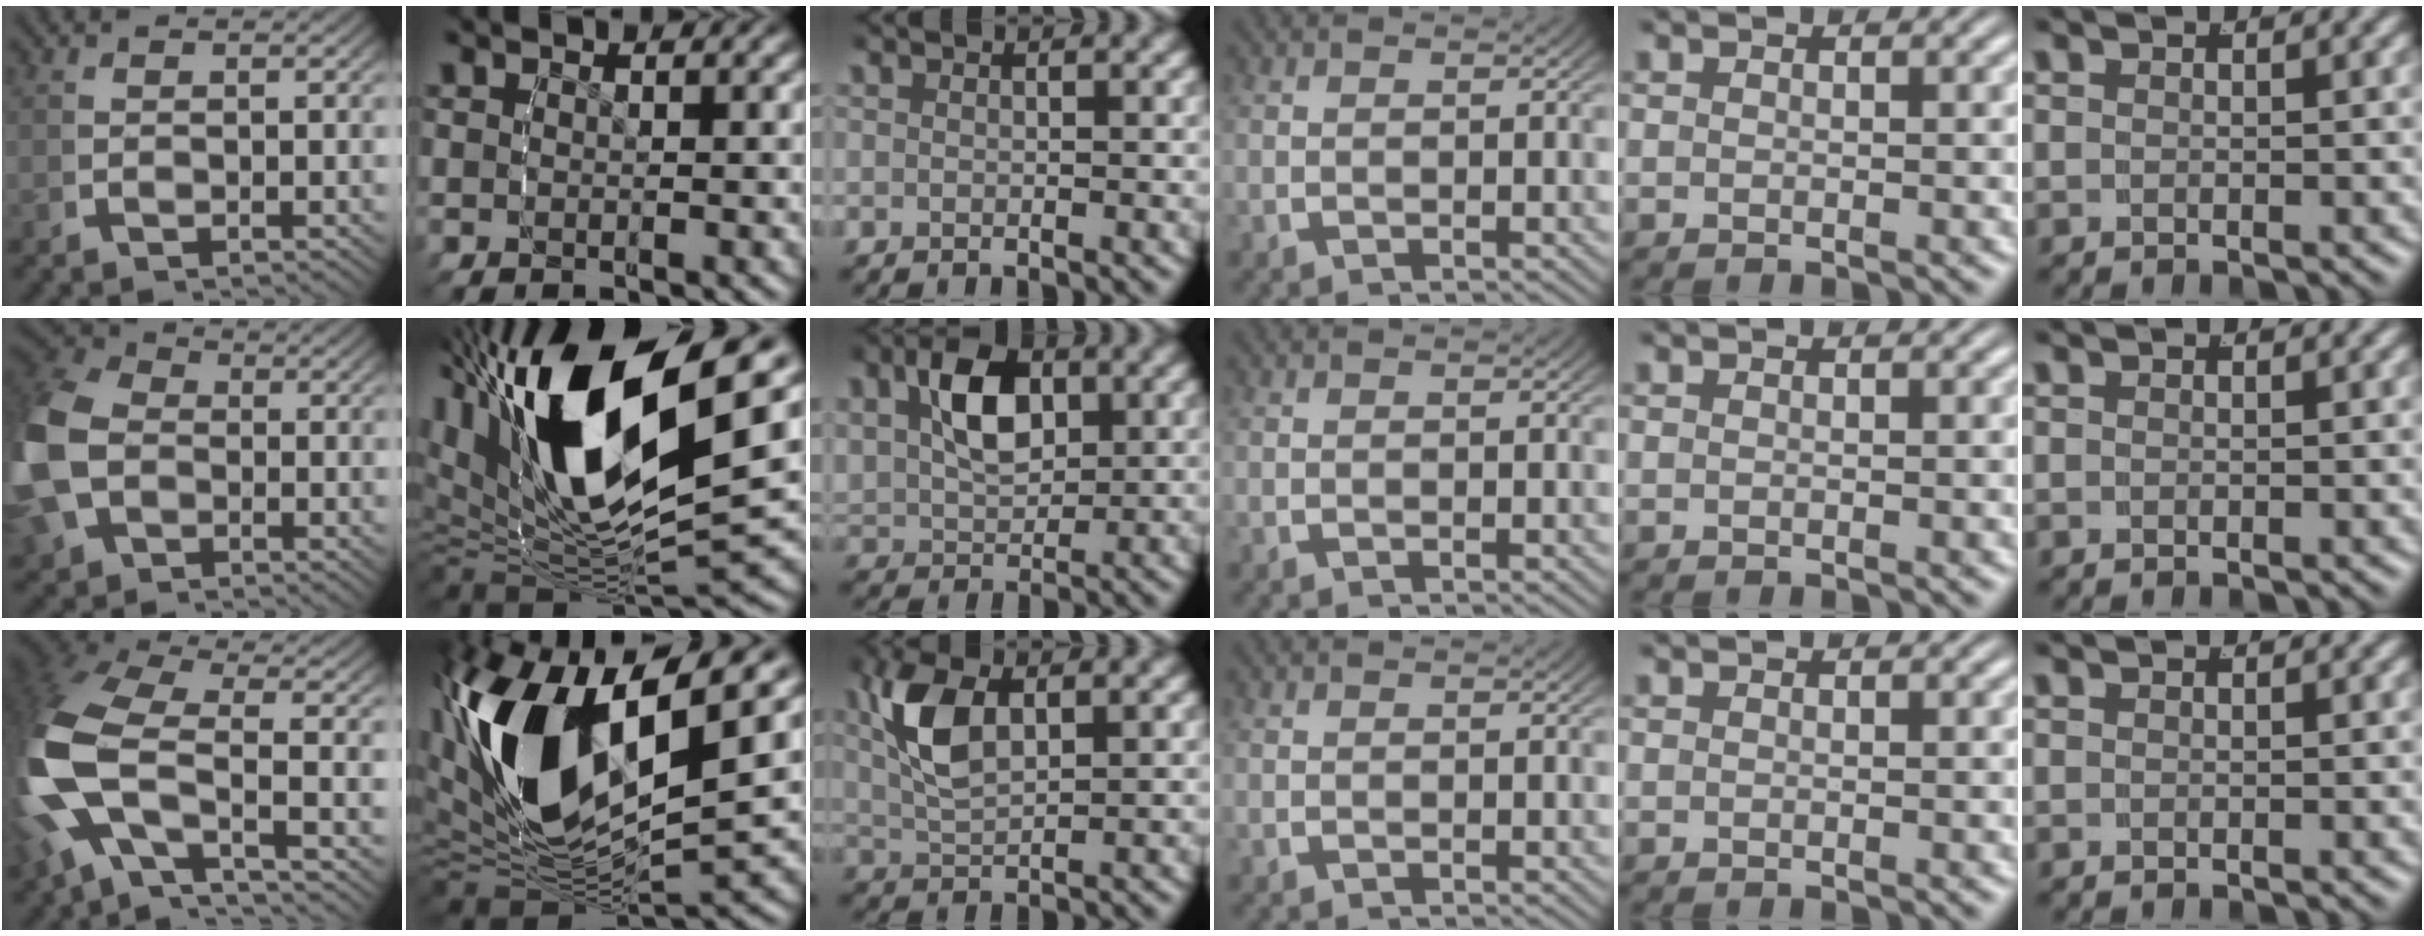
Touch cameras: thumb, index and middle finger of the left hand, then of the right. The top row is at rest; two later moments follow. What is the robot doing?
{"motion": "lift_and_place", "object": "pen"}